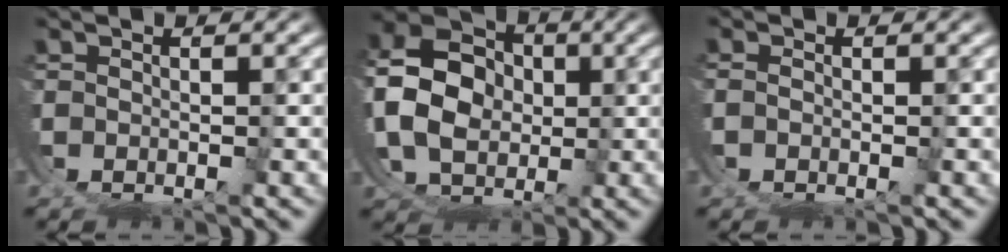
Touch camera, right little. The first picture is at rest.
{"total": 11.6, "force": [1.2, 9.6, 6.5], "torque": [-0.139, -0.027, 0.025]}
{"total": 0.6, "force": [-0.4, 0.1, 0.4], "torque": [-0.006, -0.004, -0.007]}